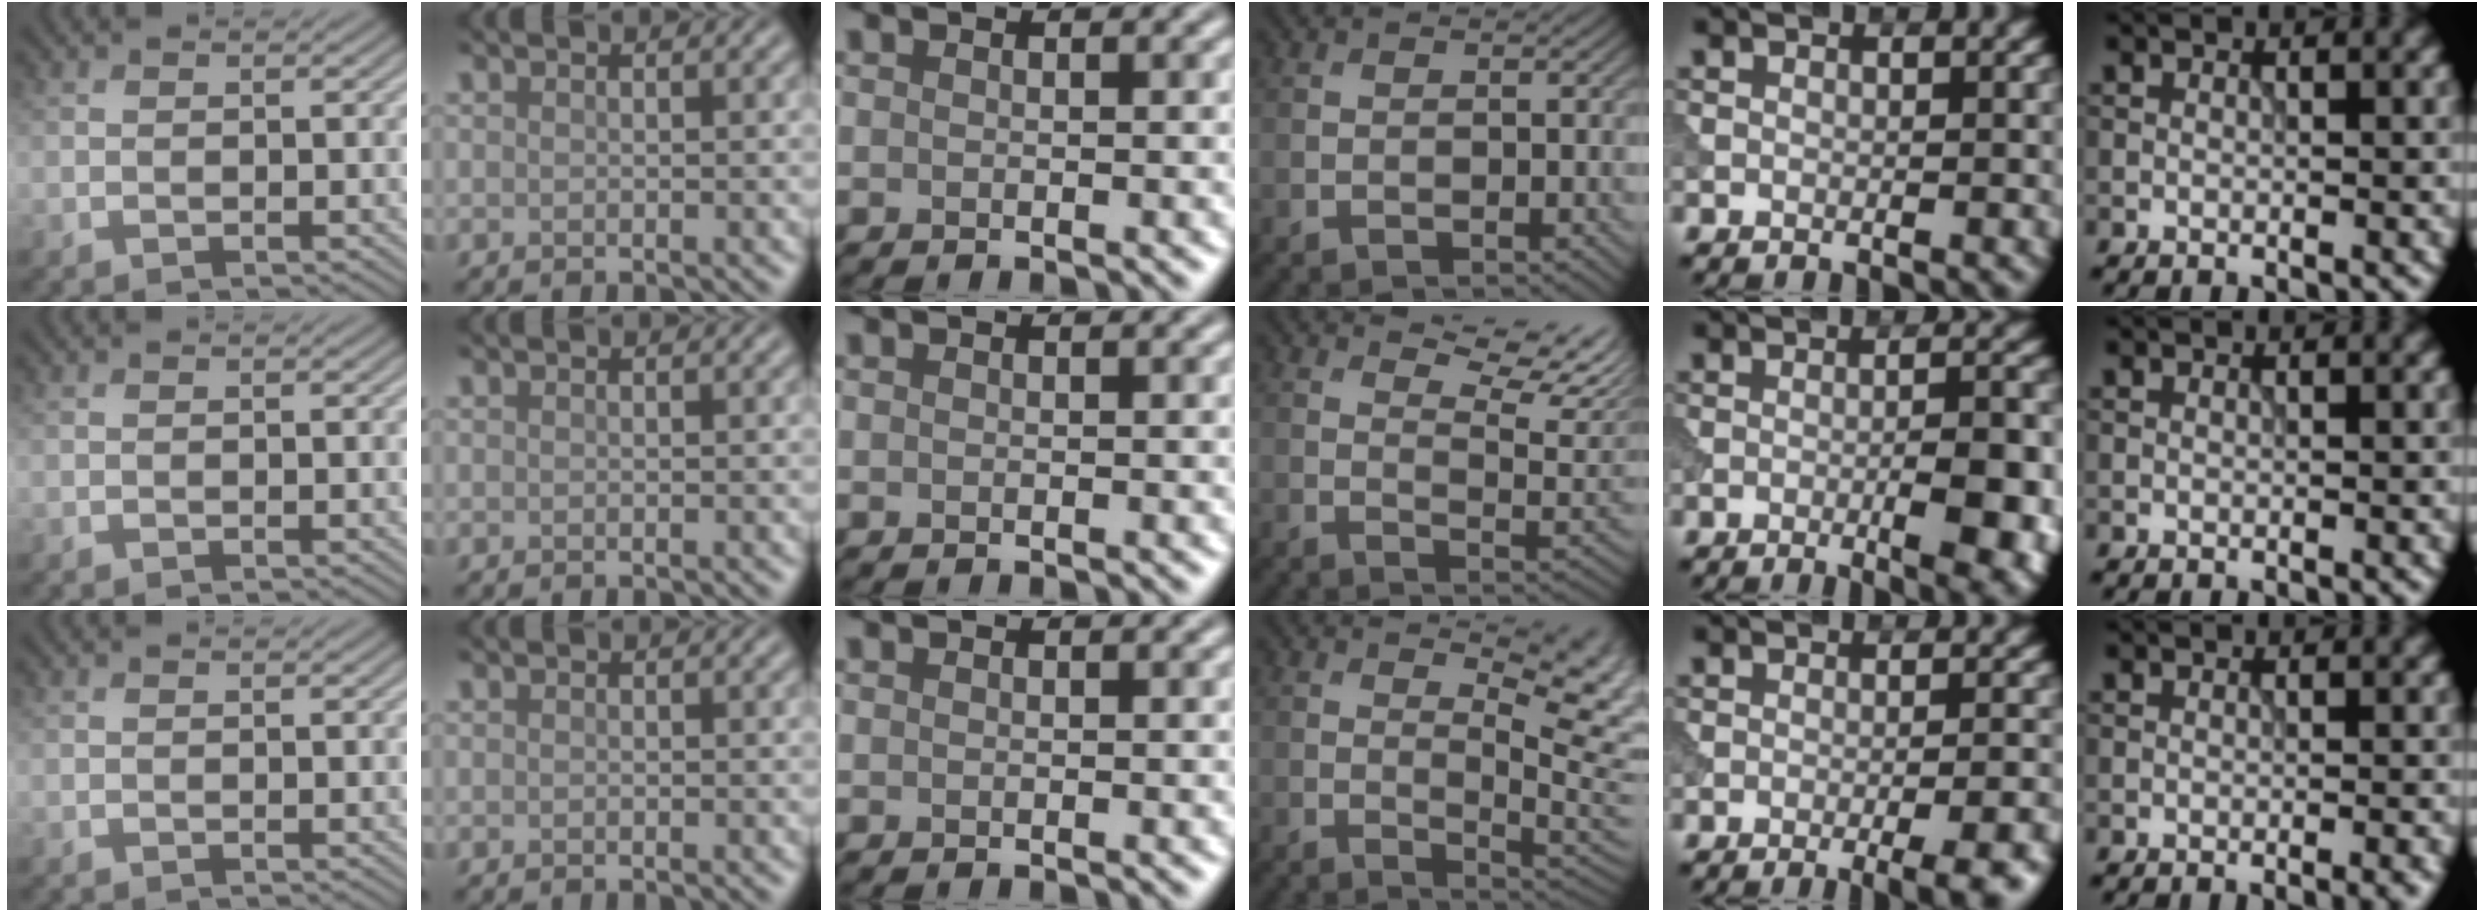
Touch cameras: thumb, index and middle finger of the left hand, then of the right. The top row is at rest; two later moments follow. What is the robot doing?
{"motion": "dispense", "object": "syringe"}